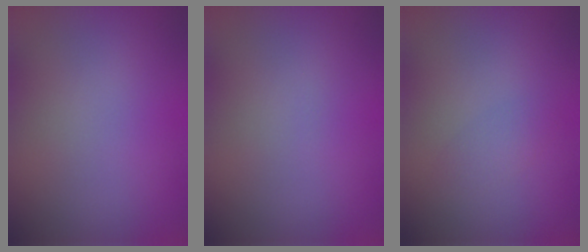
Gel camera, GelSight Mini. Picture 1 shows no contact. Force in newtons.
{"total": 0.0}
{"total": 1.1, "press": 1.1, "slide": 0.0}